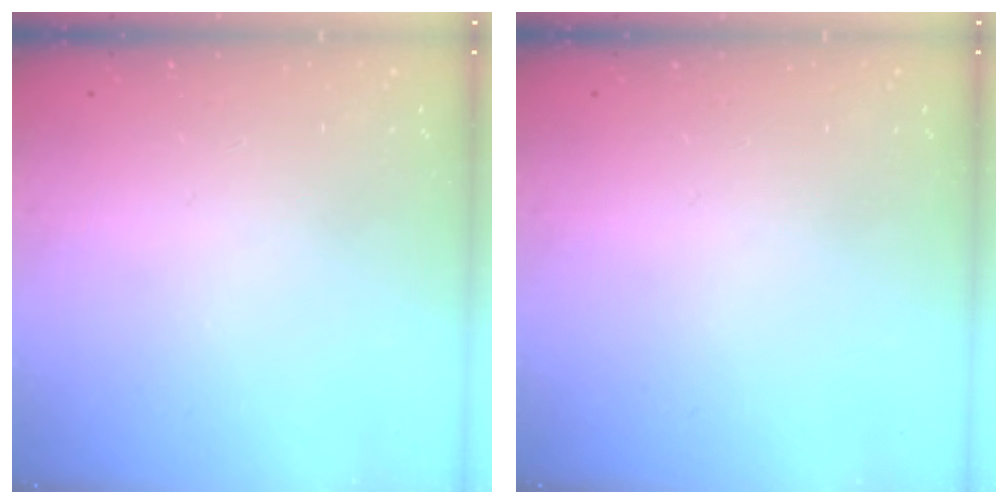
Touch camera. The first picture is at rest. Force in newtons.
{"total": 0.0}